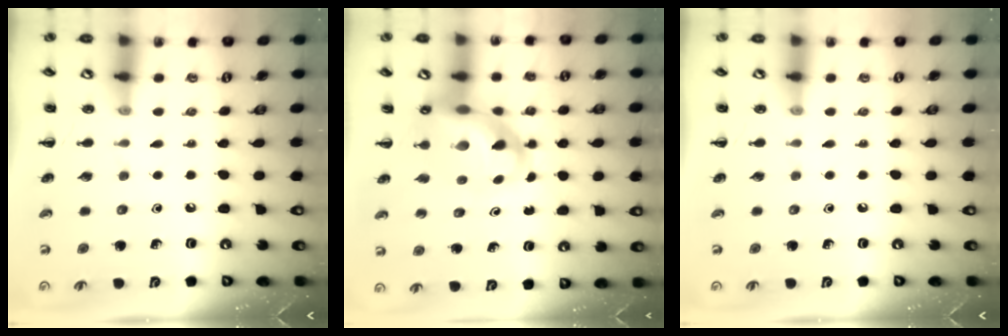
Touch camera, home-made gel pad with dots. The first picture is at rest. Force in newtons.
{"total": 12.8, "press": 12.4, "slide": 3.2}
{"total": 0.0}